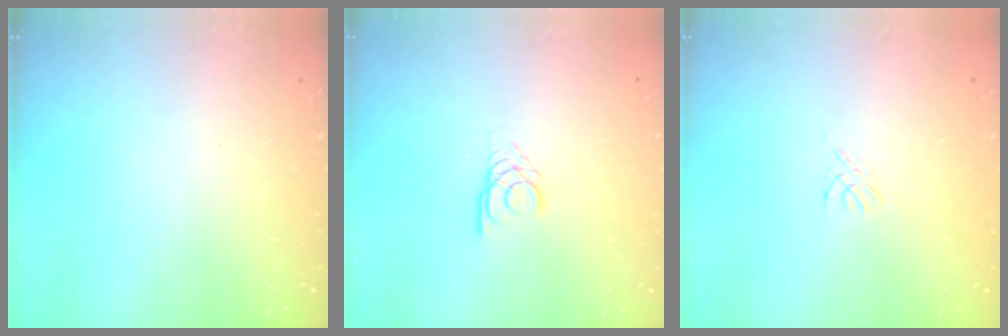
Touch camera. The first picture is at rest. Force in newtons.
{"total": 1.3, "press": 1.3, "slide": 0.2}
{"total": 2.8, "press": 2.7, "slide": 0.6}